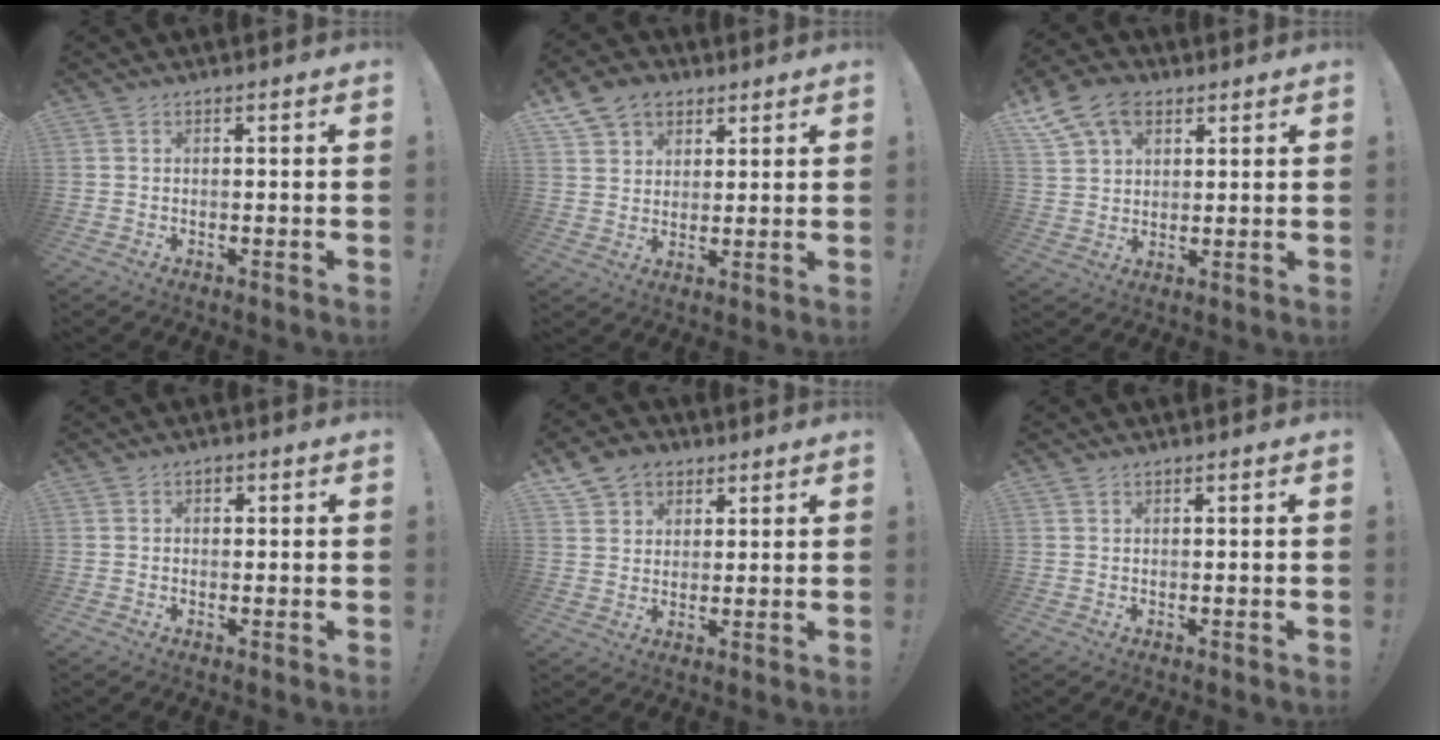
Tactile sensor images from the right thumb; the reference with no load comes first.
{"total": 9.9, "force": [5.8, 7.3, 3.4], "torque": [-0.052, -0.028, 0.114]}
{"total": 12.2, "force": [6.5, 8.5, 5.9], "torque": [-0.093, -0.029, 0.128]}
{"total": 1.4, "force": [0.1, 1.3, 0.6], "torque": [-0.007, 0.003, 0.000]}
{"total": 8.1, "force": [4.7, 6.2, 2.2], "torque": [-0.037, -0.023, 0.095]}
{"total": 0.5, "force": [0.4, 0.2, 0.1], "torque": [0.003, -0.002, 0.008]}